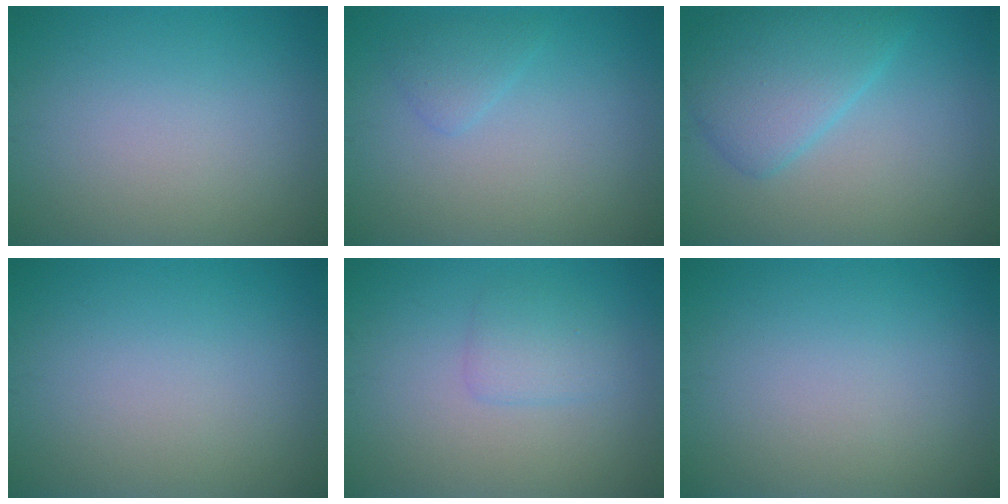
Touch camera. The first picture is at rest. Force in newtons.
{"total": 1.4, "press": 1.4, "slide": 0.1}
{"total": 4.8, "press": 4.8, "slide": 0.1}
{"total": 0.0}
{"total": 1.8, "press": 1.8, "slide": 0.0}
{"total": 0.0}